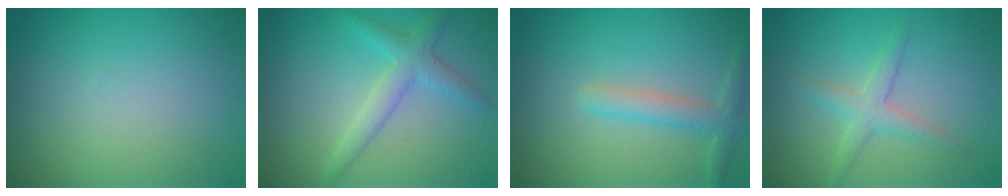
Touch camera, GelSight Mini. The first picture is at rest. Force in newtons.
{"total": 2.9, "press": 2.9, "slide": 0.1}
{"total": 2.5, "press": 2.5, "slide": 0.0}
{"total": 2.3, "press": 2.3, "slide": 0.1}